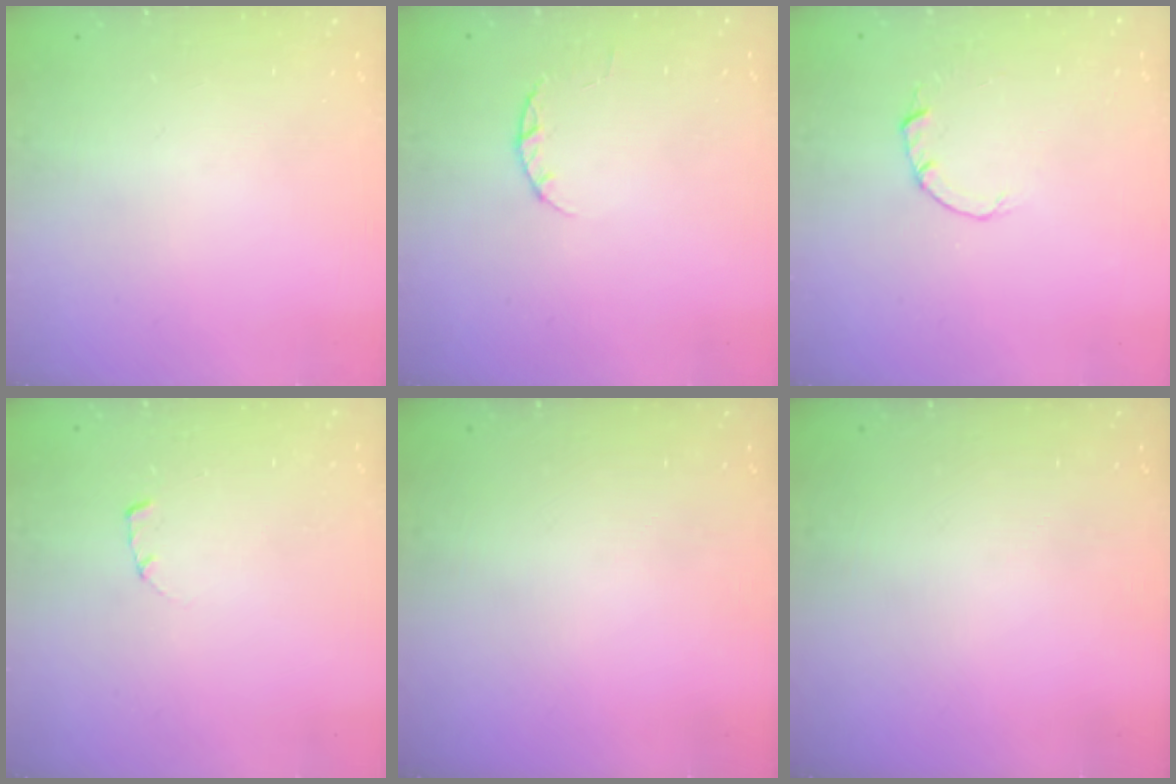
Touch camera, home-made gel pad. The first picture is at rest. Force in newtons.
{"total": 2.4, "press": 2.3, "slide": 0.4}
{"total": 2.0, "press": 2.0, "slide": 0.3}
{"total": 1.7, "press": 1.7, "slide": 0.2}
{"total": 0.0}
{"total": 0.0}